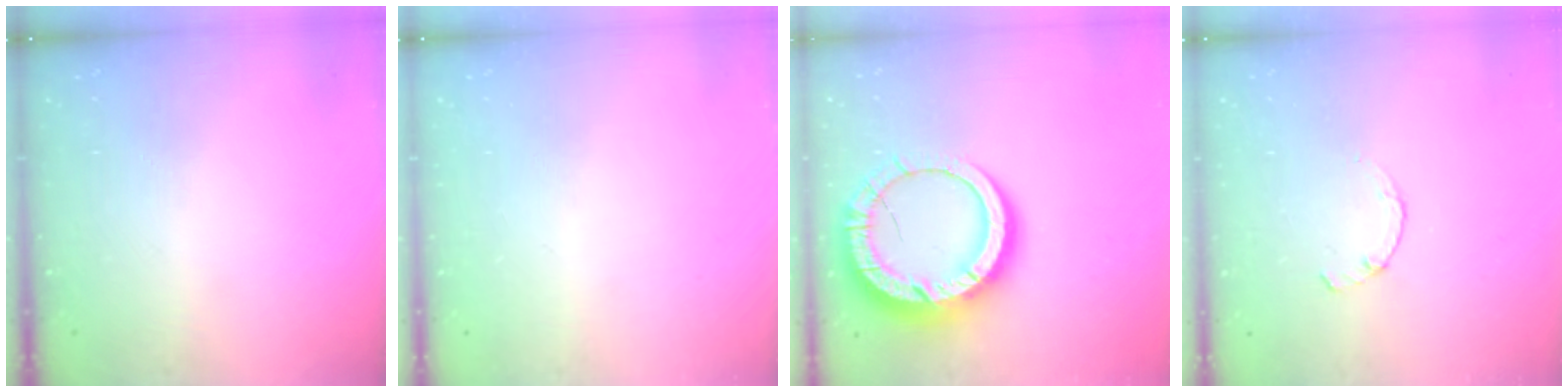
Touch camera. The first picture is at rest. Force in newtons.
{"total": 0.0}
{"total": 16.2, "press": 16.2, "slide": 1.5}
{"total": 0.9, "press": 0.8, "slide": 0.3}